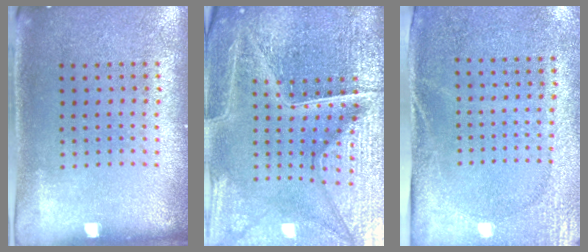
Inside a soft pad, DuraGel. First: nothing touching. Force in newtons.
{"total": 6.8, "press": 6.0, "slide": 3.1}
{"total": 2.7, "press": 2.2, "slide": 1.5}